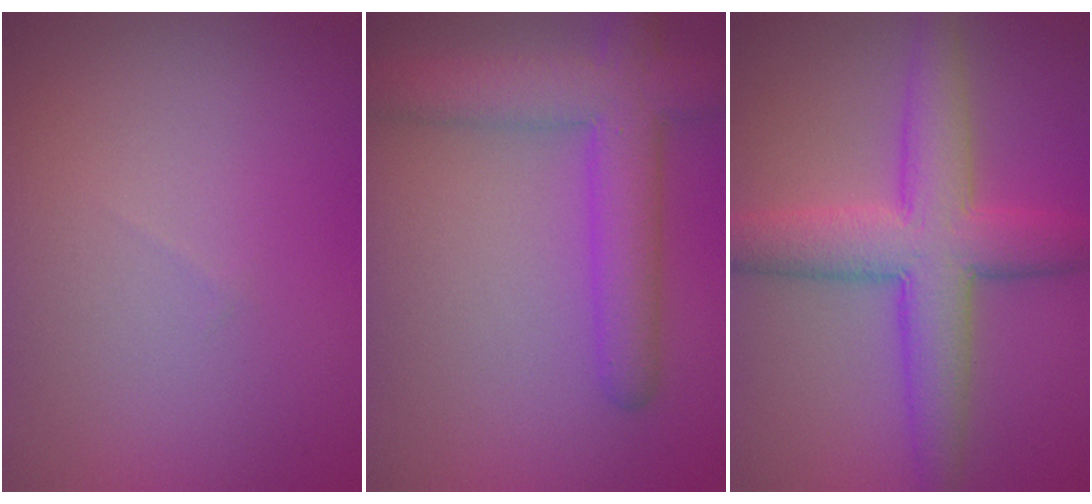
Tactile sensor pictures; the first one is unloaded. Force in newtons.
{"total": 6.2, "press": 6.2, "slide": 0.2}
{"total": 7.2, "press": 7.2, "slide": 0.1}